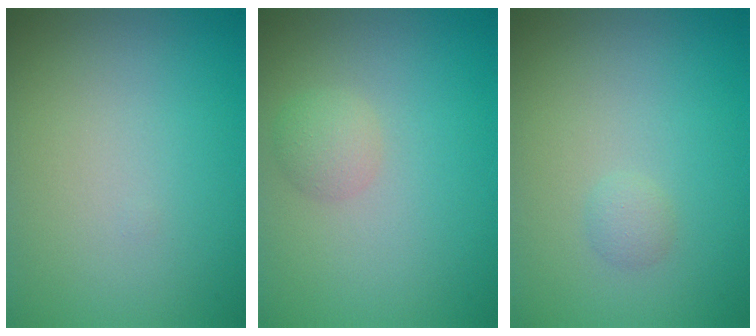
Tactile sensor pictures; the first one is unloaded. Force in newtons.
{"total": 1.7, "press": 1.7, "slide": 0.1}
{"total": 0.9, "press": 0.9, "slide": 0.0}